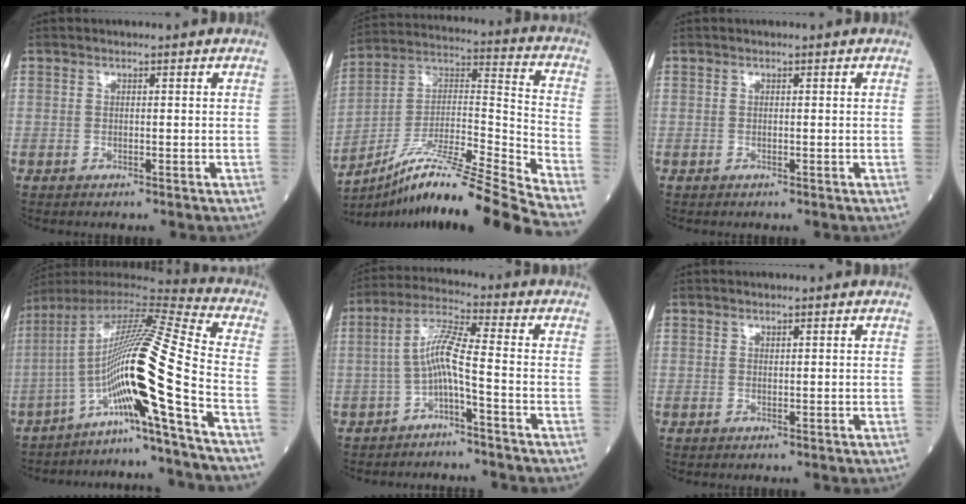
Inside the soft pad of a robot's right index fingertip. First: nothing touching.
{"total": 23.3, "force": [-18.9, -1.8, 13.4], "torque": [-0.206, -0.003, -0.331]}
{"total": 0.0}
{"total": 18.0, "force": [-7.8, -2.7, 16.0], "torque": [-0.292, 0.013, -0.143]}
{"total": 6.0, "force": [-1.9, 0.0, 5.7], "torque": [-0.113, 0.022, -0.038]}
{"total": 0.0}